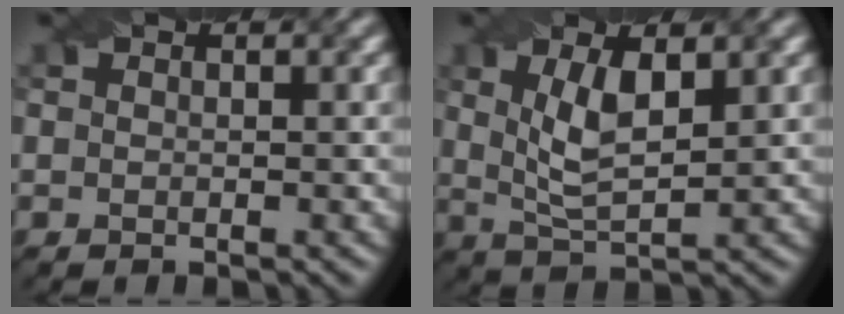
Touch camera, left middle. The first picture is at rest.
{"total": 4.7, "force": [1.2, 1.8, 4.2], "torque": [-0.092, -0.004, 0.028]}